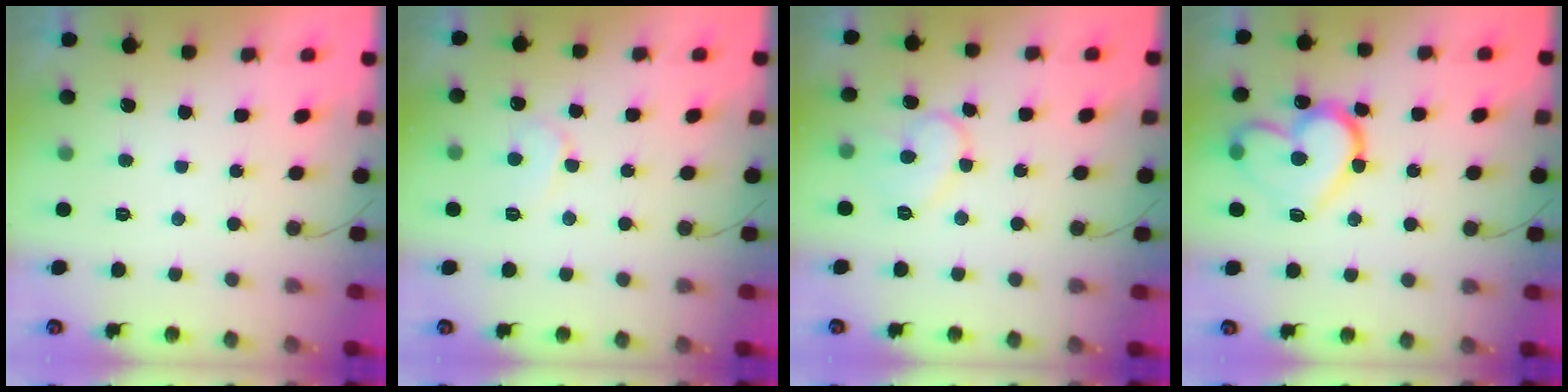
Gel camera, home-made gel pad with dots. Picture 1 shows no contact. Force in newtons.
{"total": 6.1, "press": 6.1, "slide": 0.6}
{"total": 10.0, "press": 10.0, "slide": 0.1}
{"total": 17.9, "press": 17.8, "slide": 0.9}